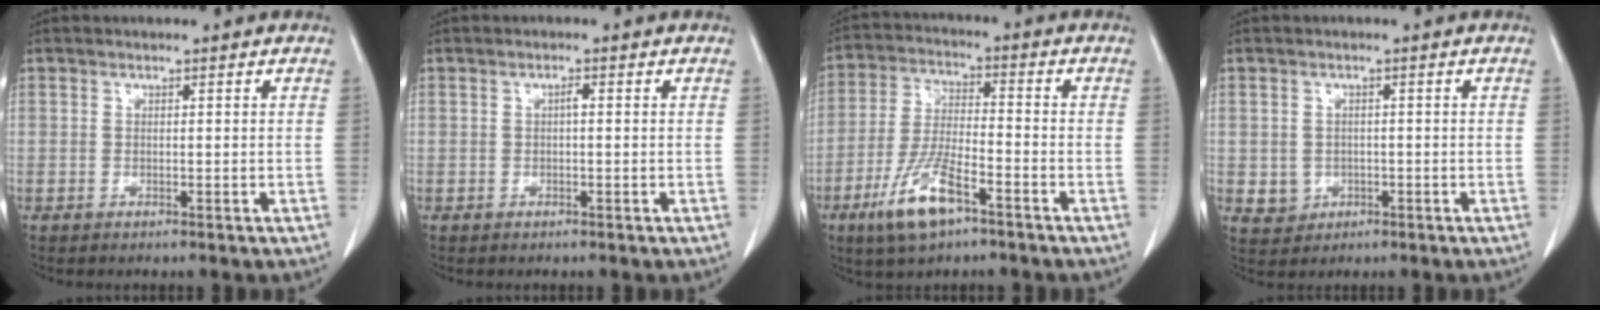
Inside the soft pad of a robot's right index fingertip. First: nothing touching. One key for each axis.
{"total": 0.9, "fx": 0.0, "fy": 0.2, "fz": 0.9, "tx": -0.015, "ty": 0.002, "tz": 0.000}
{"total": 10.3, "fx": -5.8, "fy": 2.6, "fz": 8.1, "tx": -0.173, "ty": -0.012, "tz": -0.105}
{"total": 3.3, "fx": -0.5, "fy": 3.2, "fz": 0.6, "tx": -0.006, "ty": 0.006, "tz": 0.005}